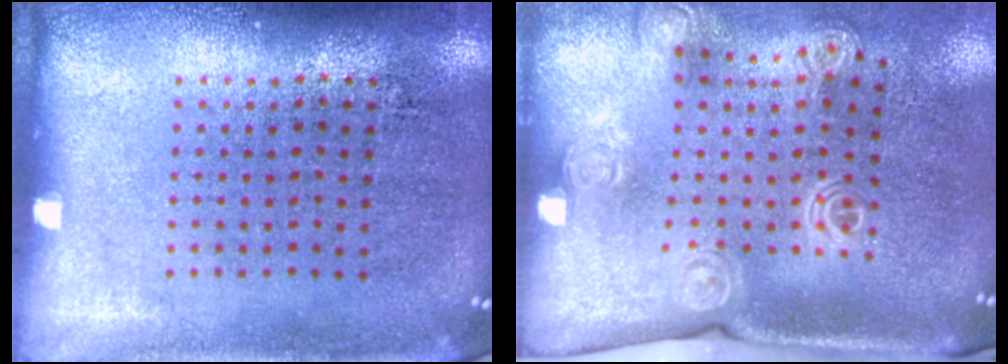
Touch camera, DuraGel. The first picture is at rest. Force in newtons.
{"total": 2.0, "press": 1.6, "slide": 1.2}